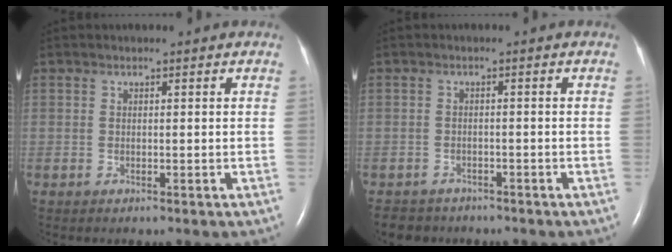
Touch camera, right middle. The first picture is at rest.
{"total": 4.0, "force": [-3.5, 2.0, -0.1], "torque": [-0.002, -0.002, -0.056]}